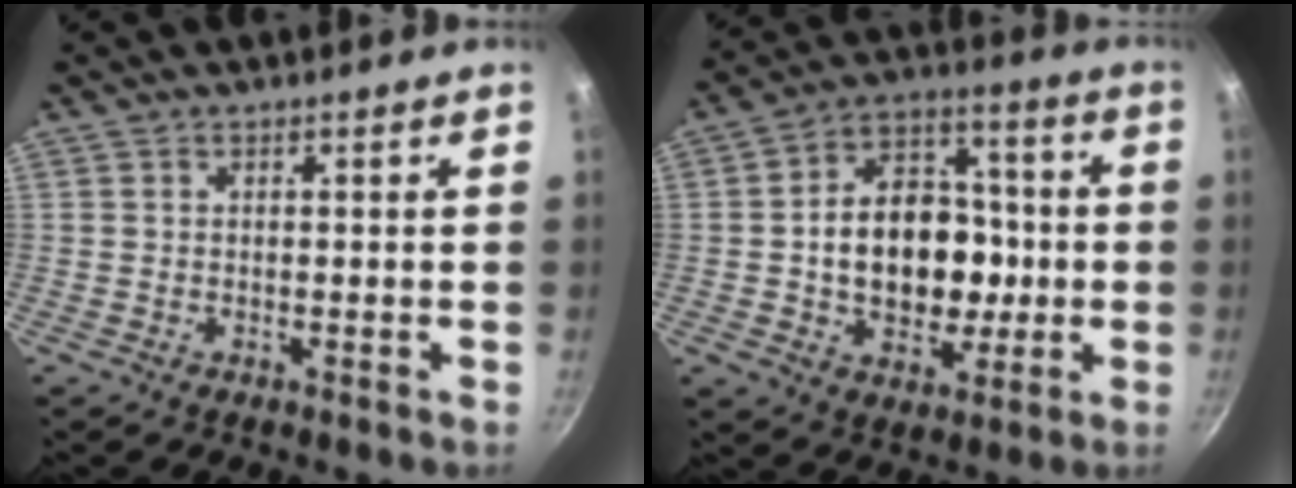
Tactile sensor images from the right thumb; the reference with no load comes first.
{"total": 17.8, "force": [-1.3, 13.3, 11.7], "torque": [-0.140, 0.035, -0.022]}